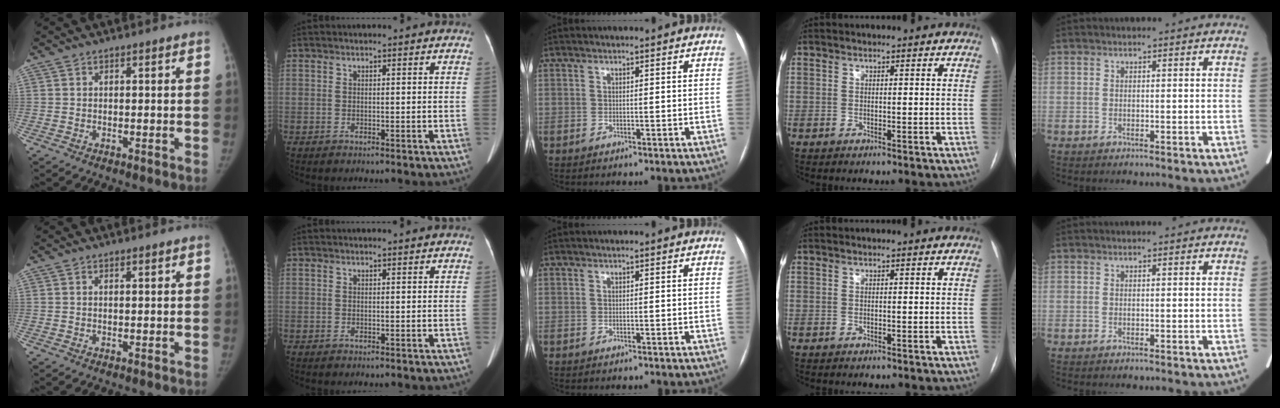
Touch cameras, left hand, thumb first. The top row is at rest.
{"thumb": {"total": 0.7, "force": [0.4, 0.3, 0.5], "torque": [-0.007, -0.001, 0.005]}, "index": {"total": 0.8, "force": [0.8, 0.2, 0.2], "torque": [-0.009, 0.011, 0.012]}}